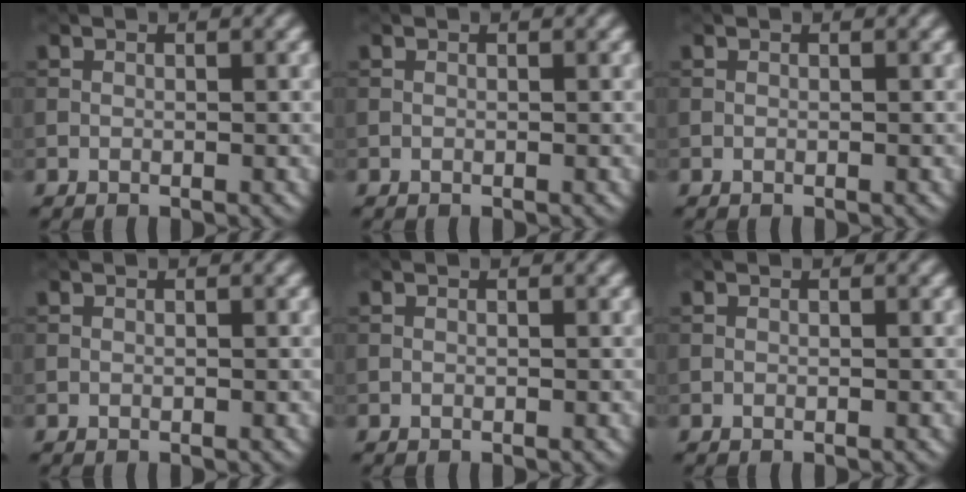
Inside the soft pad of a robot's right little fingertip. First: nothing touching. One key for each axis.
{"total": 0.0}
{"total": 0.0}
{"total": 0.0}
{"total": 0.0}
{"total": 0.0}